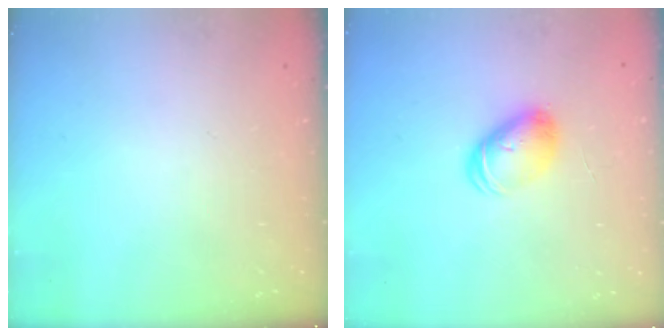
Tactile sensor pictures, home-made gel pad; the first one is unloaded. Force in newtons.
{"total": 8.0, "press": 7.9, "slide": 0.4}